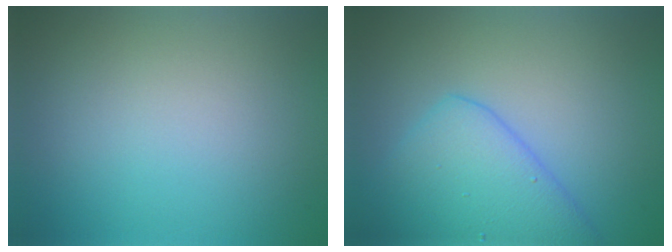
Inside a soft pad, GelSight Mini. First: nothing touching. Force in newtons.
{"total": 5.7, "press": 5.7, "slide": 0.3}